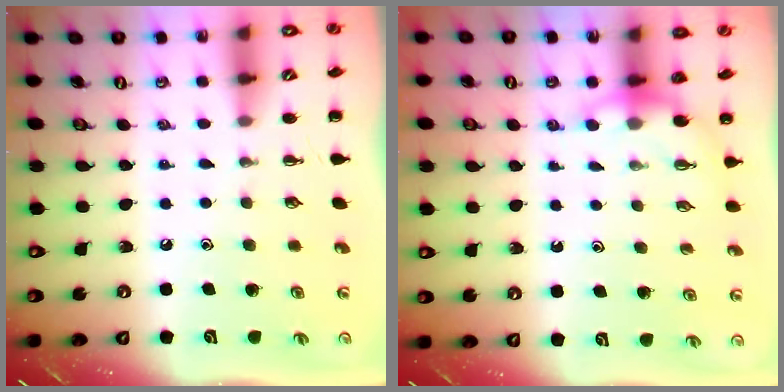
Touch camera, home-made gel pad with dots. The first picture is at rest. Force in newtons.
{"total": 4.6, "press": 4.5, "slide": 1.0}